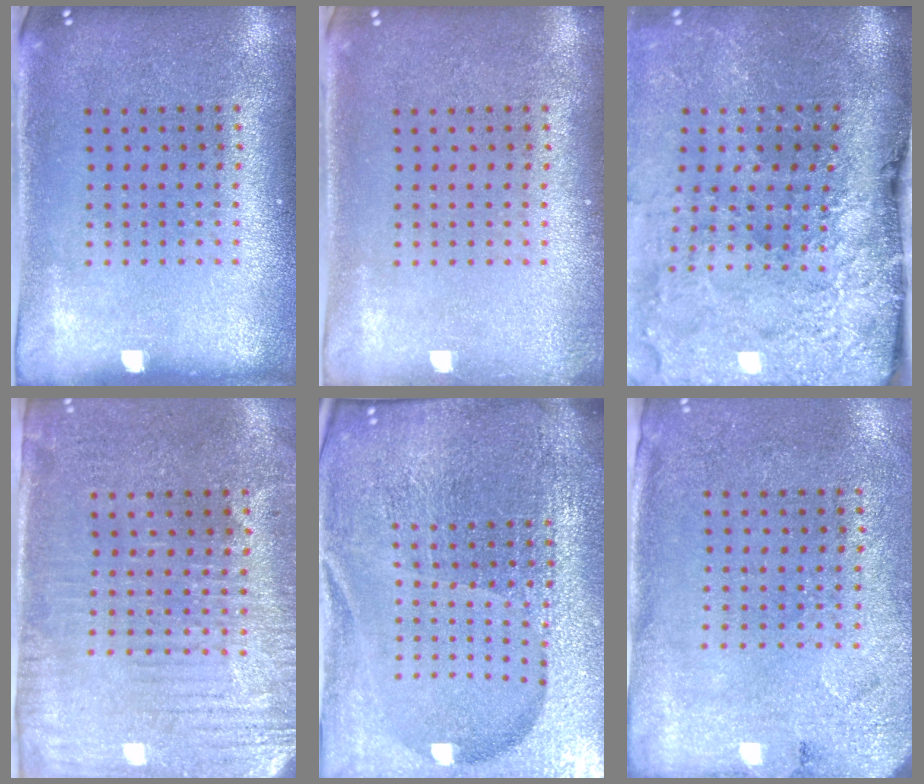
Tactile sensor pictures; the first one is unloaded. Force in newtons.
{"total": 0.6, "press": 0.6, "slide": 0.1}
{"total": 5.0, "press": 3.8, "slide": 3.3}
{"total": 3.1, "press": 2.8, "slide": 1.4}
{"total": 6.8, "press": 5.9, "slide": 3.4}
{"total": 2.7, "press": 2.2, "slide": 1.5}